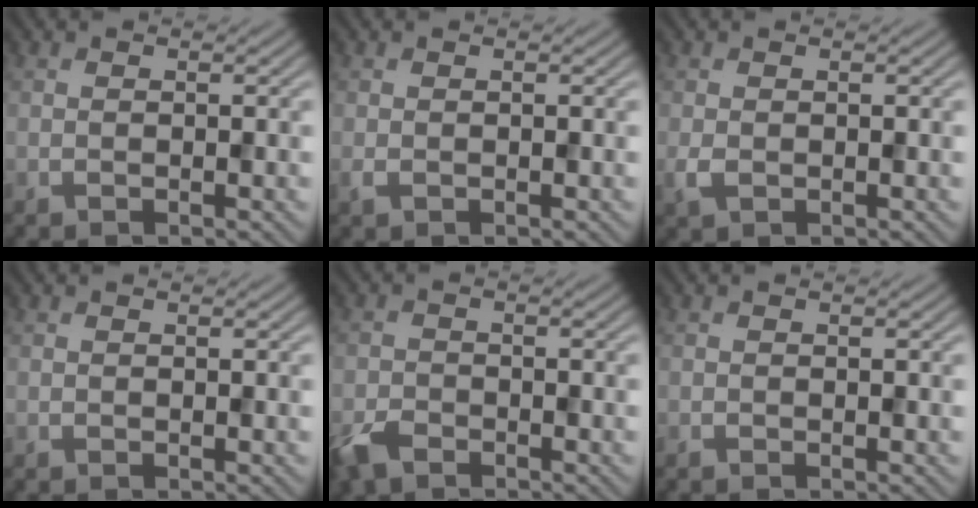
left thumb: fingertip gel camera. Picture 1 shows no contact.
{"total": 0.7, "force": [-0.3, 0.4, 0.5], "torque": [-0.016, -0.004, -0.005]}
{"total": 1.4, "force": [-0.4, 0.9, 1.0], "torque": [-0.030, -0.004, -0.005]}
{"total": 0.0}
{"total": 3.7, "force": [-2.8, 1.7, 1.8], "torque": [-0.041, -0.009, -0.061]}
{"total": 0.5, "force": [-0.5, 0.0, 0.2], "torque": [-0.004, -0.002, -0.007]}